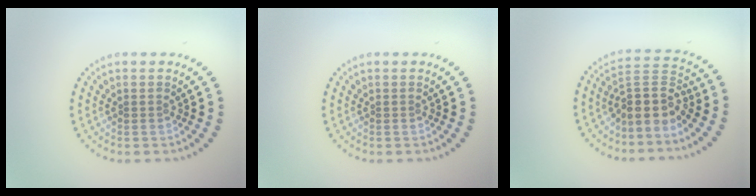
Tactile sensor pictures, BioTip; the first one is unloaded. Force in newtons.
{"total": 0.0}
{"total": 3.8, "press": 2.9, "slide": 2.4}